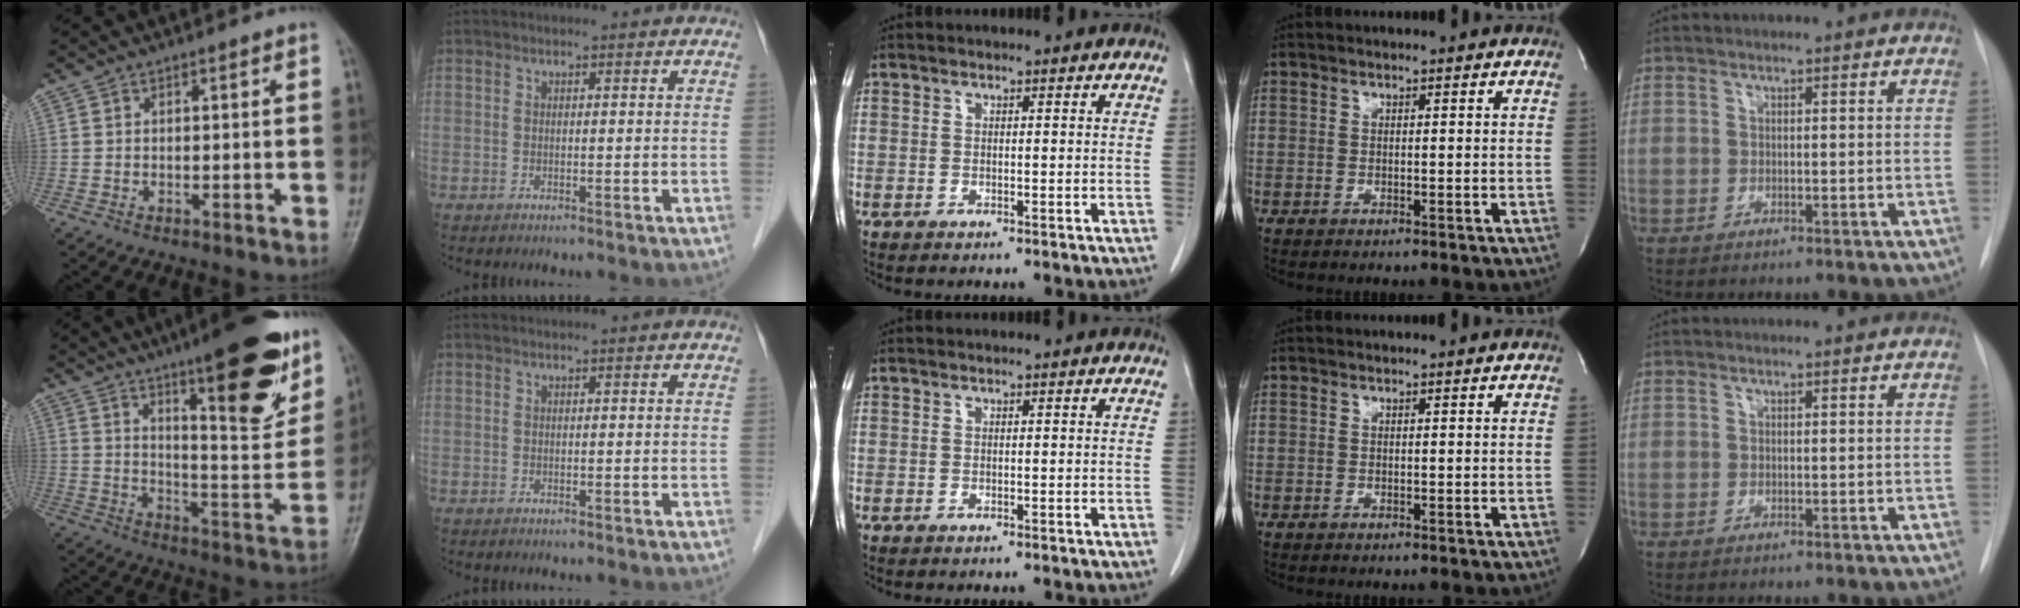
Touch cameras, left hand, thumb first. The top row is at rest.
{"thumb": {"total": 21.1, "force": [12.2, 5.4, 16.3], "torque": [-0.193, -0.063, 0.184]}}